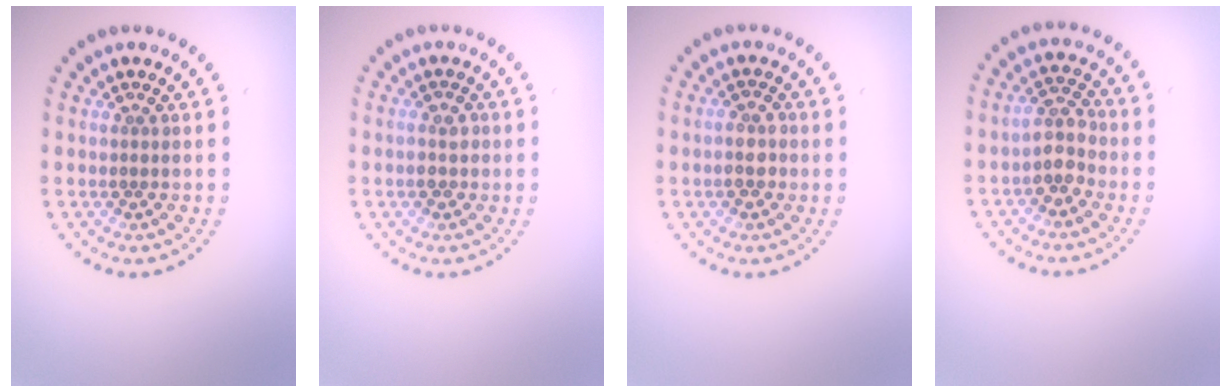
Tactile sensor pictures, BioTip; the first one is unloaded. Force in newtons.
{"total": 1.5, "press": 1.5, "slide": 0.2}
{"total": 1.9, "press": 1.8, "slide": 0.6}
{"total": 2.6, "press": 2.5, "slide": 0.9}